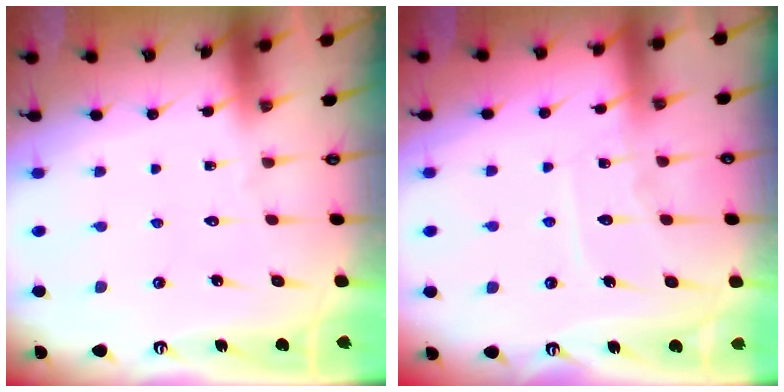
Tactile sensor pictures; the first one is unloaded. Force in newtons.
{"total": 7.7, "press": 7.6, "slide": 0.8}